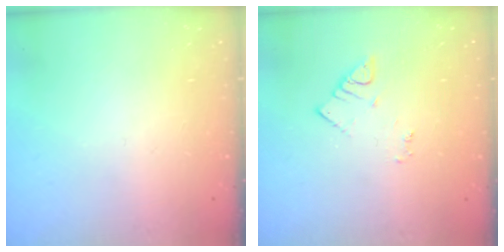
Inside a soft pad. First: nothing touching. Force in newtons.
{"total": 3.8, "press": 3.7, "slide": 0.5}